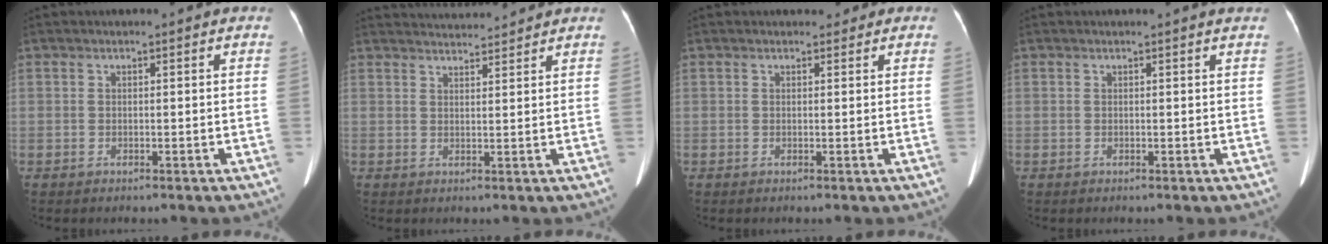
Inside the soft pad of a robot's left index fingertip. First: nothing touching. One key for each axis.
{"total": 6.6, "fx": 6.5, "fy": 0.1, "fz": 1.2, "tx": -0.023, "ty": 0.022, "tz": 0.094}
{"total": 2.0, "fx": 1.6, "fy": 0.9, "fz": 0.6, "tx": 0.001, "ty": 0.007, "tz": 0.016}
{"total": 1.1, "fx": 1.1, "fy": -0.1, "fz": 0.3, "tx": -0.013, "ty": -0.003, "tz": 0.008}